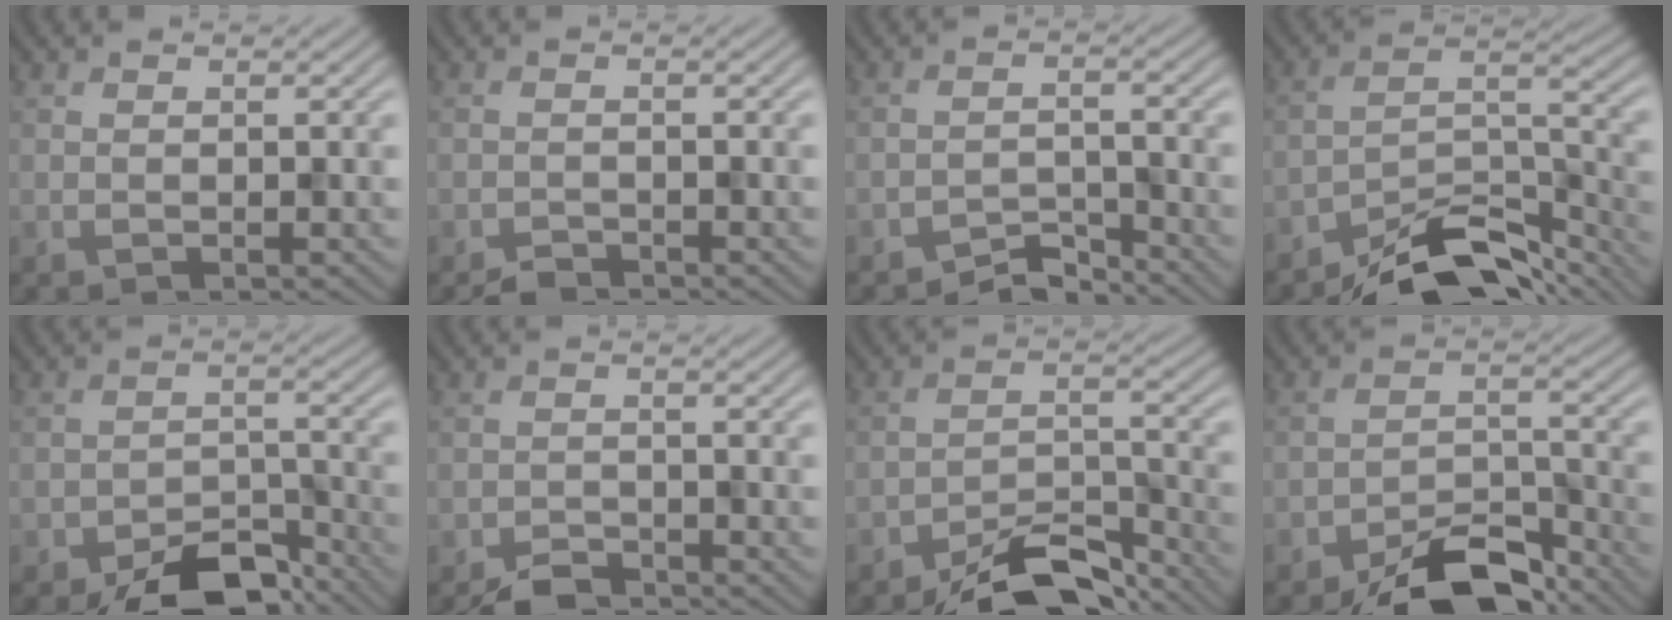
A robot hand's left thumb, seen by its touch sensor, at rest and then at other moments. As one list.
[{"total": 1.7, "force": [-1.5, 0.4, 0.4], "torque": [-0.007, 0.002, -0.032]}, {"total": 3.6, "force": [-3.4, 0.7, 0.9], "torque": [-0.012, 0.007, -0.066]}, {"total": 10.5, "force": [-8.7, 3.1, 5.0], "torque": [-0.070, 0.004, -0.157]}, {"total": 8.7, "force": [-6.5, 3.8, 4.4], "torque": [-0.062, -0.007, -0.109]}, {"total": 3.3, "force": [-2.9, 1.1, 1.1], "torque": [-0.019, -0.001, -0.056]}, {"total": 8.7, "force": [-6.9, 2.8, 4.5], "torque": [-0.068, 0.008, -0.124]}, {"total": 9.1, "force": [-7.0, 3.4, 4.7], "torque": [-0.067, 0.004, -0.125]}]